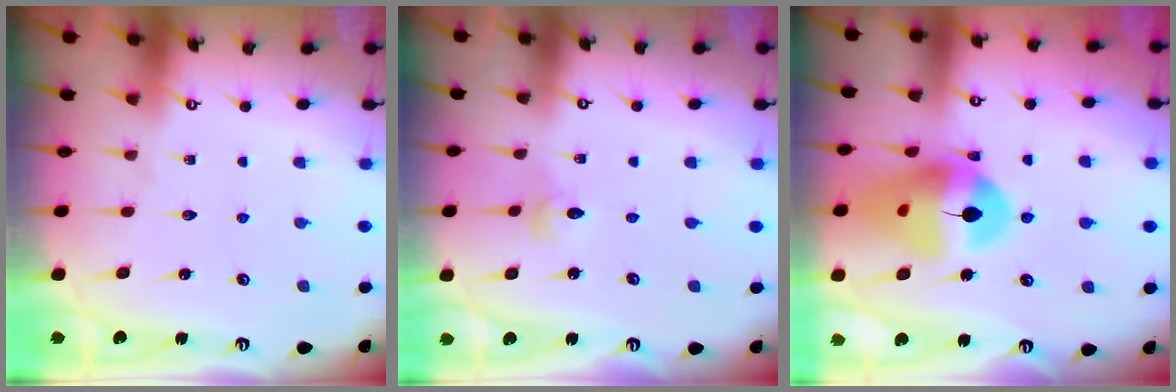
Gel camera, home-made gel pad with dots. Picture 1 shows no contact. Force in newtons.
{"total": 2.2, "press": 2.2, "slide": 0.2}
{"total": 17.0, "press": 16.8, "slide": 2.1}